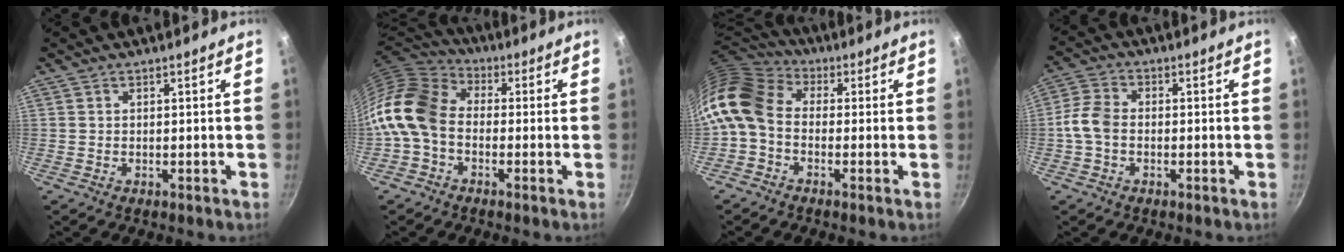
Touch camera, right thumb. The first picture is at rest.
{"total": 13.6, "force": [-2.6, 9.9, 9.0], "torque": [-0.161, 0.043, -0.079]}
{"total": 12.8, "force": [-1.6, 9.4, 8.6], "torque": [-0.173, 0.038, -0.056]}
{"total": 5.4, "force": [-1.1, 3.8, 3.8], "torque": [-0.081, 0.022, -0.034]}